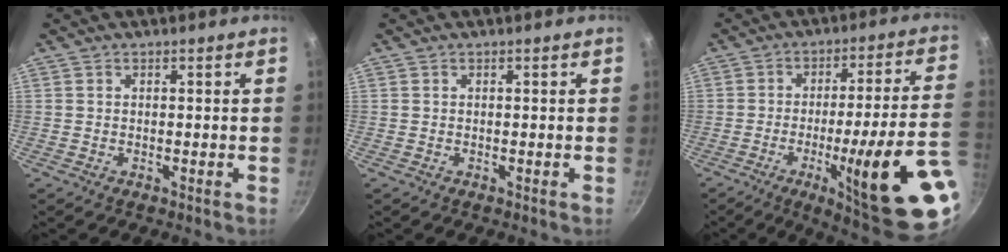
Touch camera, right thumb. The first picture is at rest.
{"total": 0.0}
{"total": 23.5, "force": [-7.2, 3.3, 22.1], "torque": [-0.285, 0.014, -0.092]}